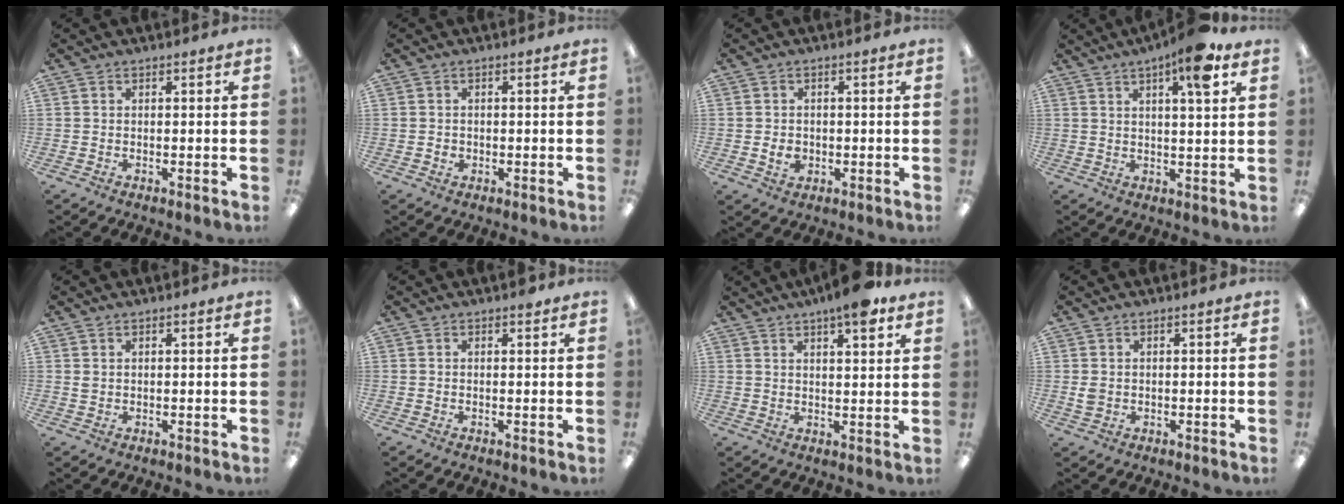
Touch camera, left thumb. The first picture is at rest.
{"total": 1.2, "force": [-0.2, 1.1, 0.5], "torque": [-0.009, 0.004, -0.005]}
{"total": 3.1, "force": [-0.3, 2.4, 2.0], "torque": [-0.028, 0.002, -0.007]}
{"total": 9.9, "force": [5.7, 1.8, 7.9], "torque": [-0.116, -0.023, 0.087]}
{"total": 1.2, "force": [0.5, 0.8, 0.8], "torque": [-0.017, 0.004, 0.008]}
{"total": 0.8, "force": [0.7, 0.2, 0.5], "torque": [-0.002, -0.001, 0.010]}
{"total": 7.5, "force": [5.2, 1.7, 5.1], "torque": [-0.072, -0.027, 0.083]}
{"total": 2.0, "force": [0.3, 1.6, 1.1], "torque": [-0.014, 0.001, 0.004]}